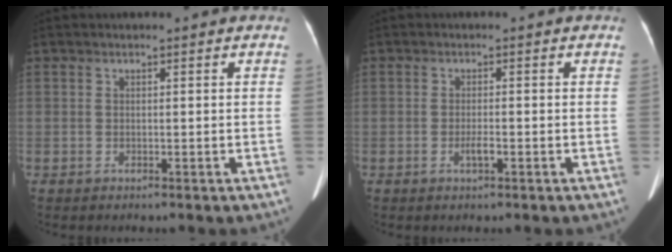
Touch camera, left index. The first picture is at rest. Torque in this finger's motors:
{"motor_torque": [0.32, 0.06, 0.13, 0.00]}